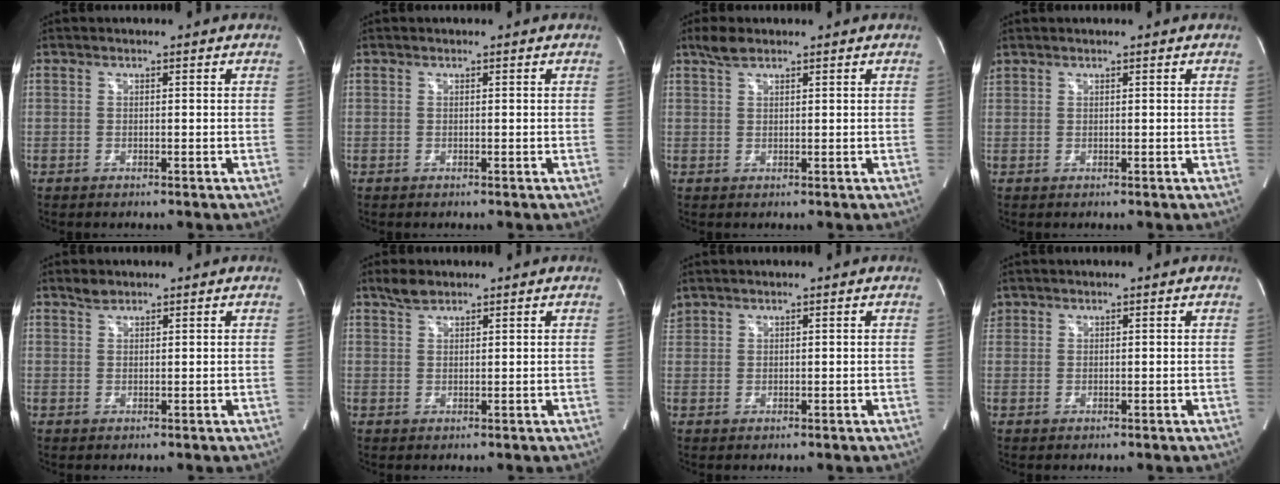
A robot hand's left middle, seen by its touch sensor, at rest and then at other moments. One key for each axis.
{"total": 0.0}
{"total": 2.5, "fx": 2.0, "fy": 0.8, "fz": 1.3, "tx": -0.034, "ty": 0.008, "tz": 0.042}
{"total": 0.5, "fx": 0.5, "fy": 0.1, "fz": 0.0, "tx": -0.011, "ty": 0.012, "tz": 0.014}
{"total": 1.5, "fx": 1.4, "fy": 0.5, "fz": 0.4, "tx": -0.012, "ty": 0.002, "tz": 0.028}
{"total": 2.4, "fx": 2.1, "fy": 0.8, "fz": 0.8, "tx": -0.025, "ty": 0.006, "tz": 0.042}
{"total": 1.8, "fx": 1.7, "fy": 0.5, "fz": 0.2, "tx": -0.014, "ty": 0.017, "tz": 0.037}
{"total": 1.1, "fx": 0.8, "fy": 0.8, "fz": 0.0, "tx": 0.005, "ty": 0.013, "tz": 0.012}